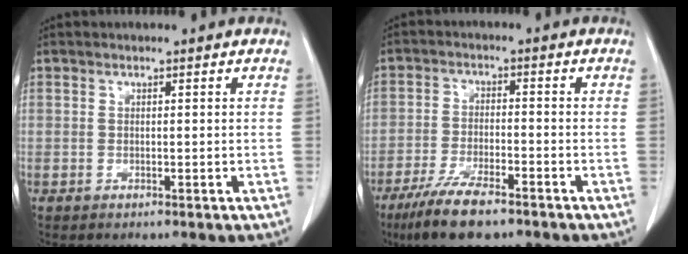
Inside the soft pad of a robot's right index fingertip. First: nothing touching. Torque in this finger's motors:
{"motor_torque": [0.42, -0.37, 0.28, 0.12]}